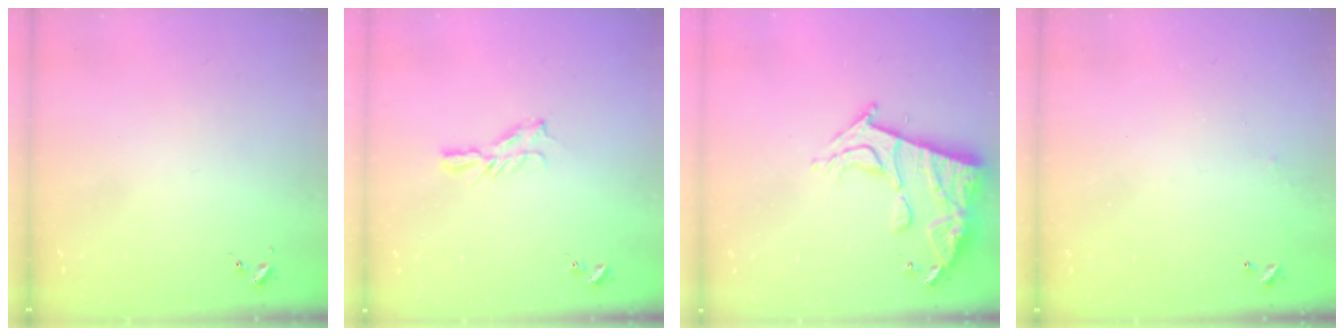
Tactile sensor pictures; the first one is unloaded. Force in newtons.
{"total": 4.7, "press": 4.7, "slide": 0.5}
{"total": 14.4, "press": 14.3, "slide": 1.2}
{"total": 3.2, "press": 3.2, "slide": 0.3}